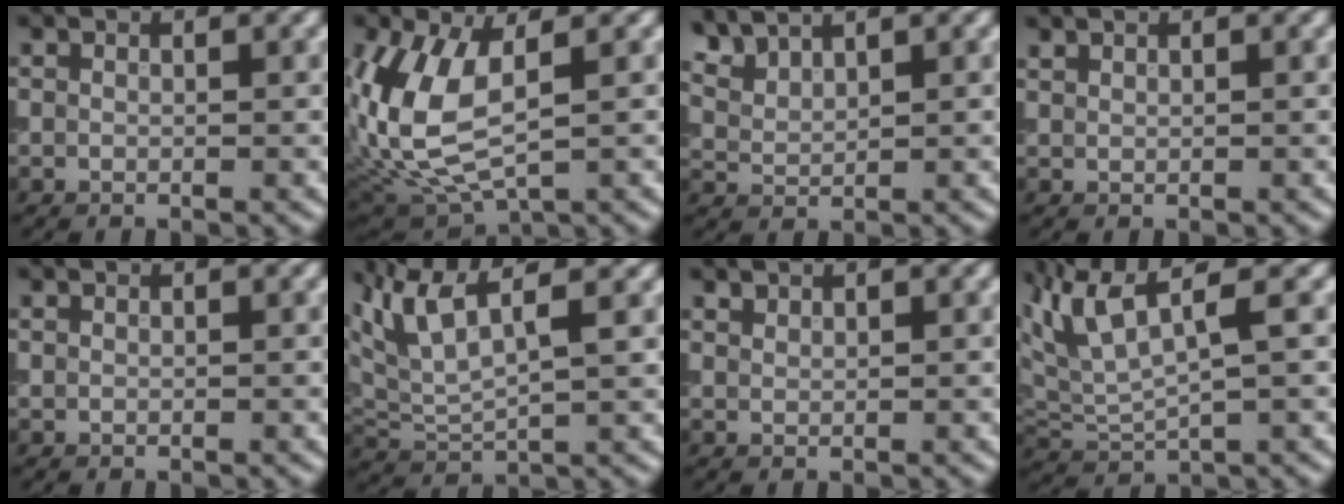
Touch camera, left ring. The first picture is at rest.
{"total": 9.4, "force": [0.9, 5.0, 7.9], "torque": [-0.201, -0.012, 0.025]}
{"total": 2.9, "force": [2.6, 0.8, 1.0], "torque": [-0.030, 0.006, 0.060]}
{"total": 0.5, "force": [0.5, 0.1, 0.1], "torque": [-0.001, 0.001, 0.014]}
{"total": 0.0}
{"total": 6.6, "force": [4.0, 1.8, 4.9], "torque": [-0.112, 0.014, 0.078]}
{"total": 0.7, "force": [0.7, 0.2, 0.1], "torque": [-0.004, 0.001, 0.018]}
{"total": 5.6, "force": [2.9, 1.4, 4.6], "torque": [-0.107, 0.007, 0.059]}